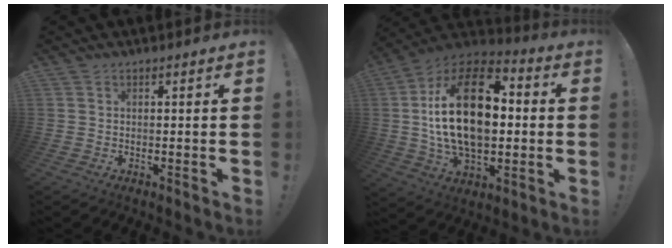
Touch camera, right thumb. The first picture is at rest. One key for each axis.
{"total": 27.2, "fx": 2.3, "fy": 15.2, "fz": 22.5, "tx": -0.407, "ty": 0.004, "tz": 0.037}